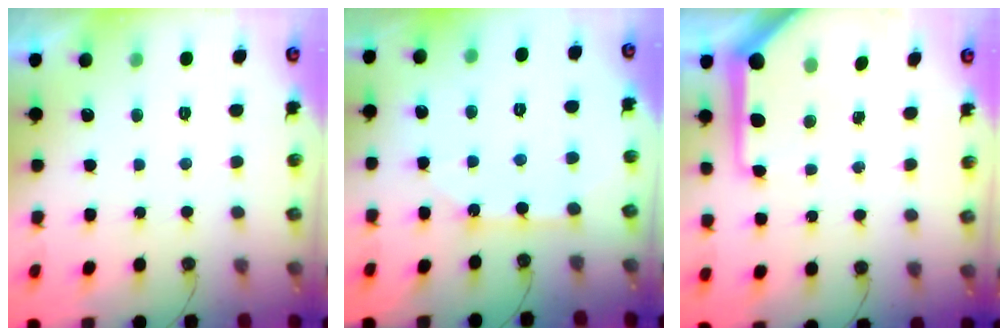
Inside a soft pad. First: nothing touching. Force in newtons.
{"total": 5.3, "press": 5.3, "slide": 0.1}
{"total": 10.5, "press": 10.4, "slide": 1.1}